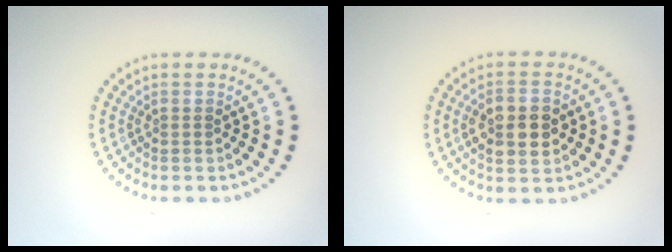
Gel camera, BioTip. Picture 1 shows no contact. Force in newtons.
{"total": 3.9, "press": 3.9, "slide": 0.1}